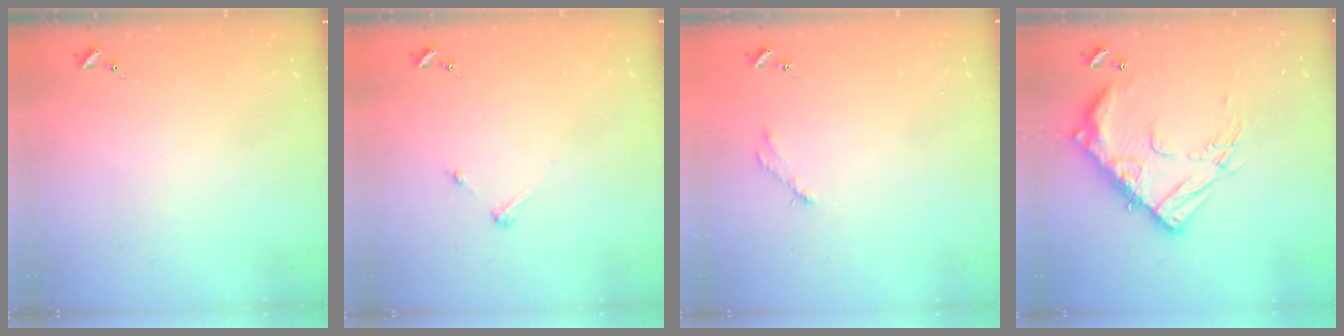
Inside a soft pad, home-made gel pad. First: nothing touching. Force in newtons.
{"total": 3.3, "press": 3.2, "slide": 0.4}
{"total": 2.5, "press": 2.5, "slide": 0.3}
{"total": 17.8, "press": 17.7, "slide": 1.9}